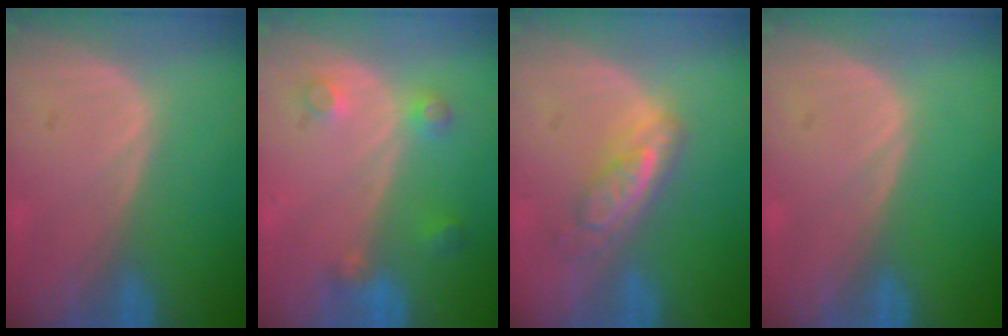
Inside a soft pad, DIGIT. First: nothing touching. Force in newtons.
{"total": 3.5, "press": 3.3, "slide": 1.3}
{"total": 5.0, "press": 4.6, "slide": 2.0}
{"total": 0.0}